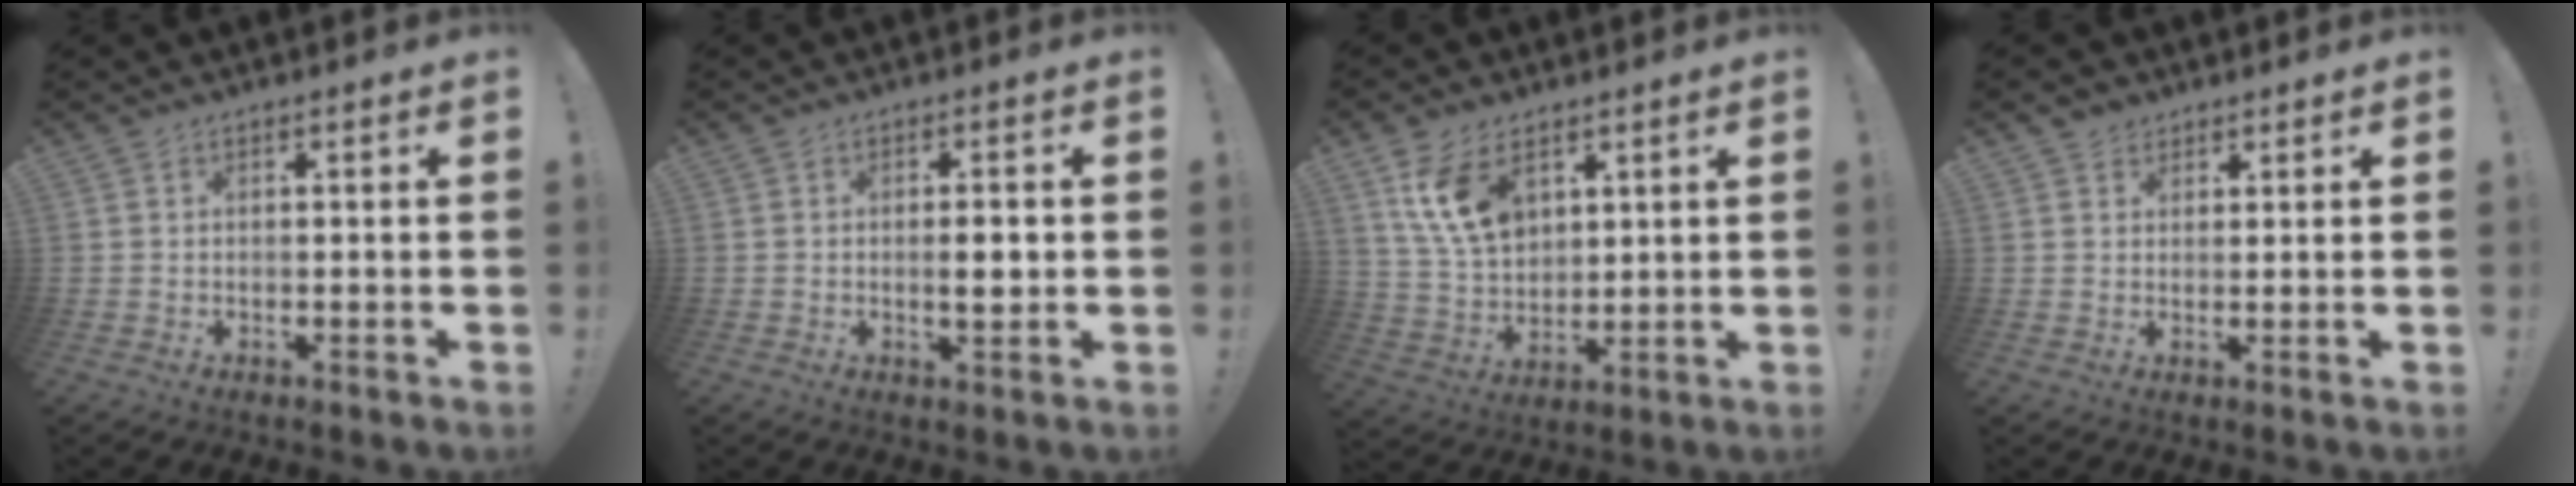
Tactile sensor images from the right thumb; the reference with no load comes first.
{"total": 3.7, "force": [-0.3, 1.1, 3.5], "torque": [-0.045, -0.002, -0.011]}
{"total": 12.4, "force": [6.3, 7.6, 7.6], "torque": [-0.149, -0.019, 0.121]}
{"total": 2.9, "force": [2.0, 2.0, 0.2], "torque": [-0.001, -0.007, 0.037]}